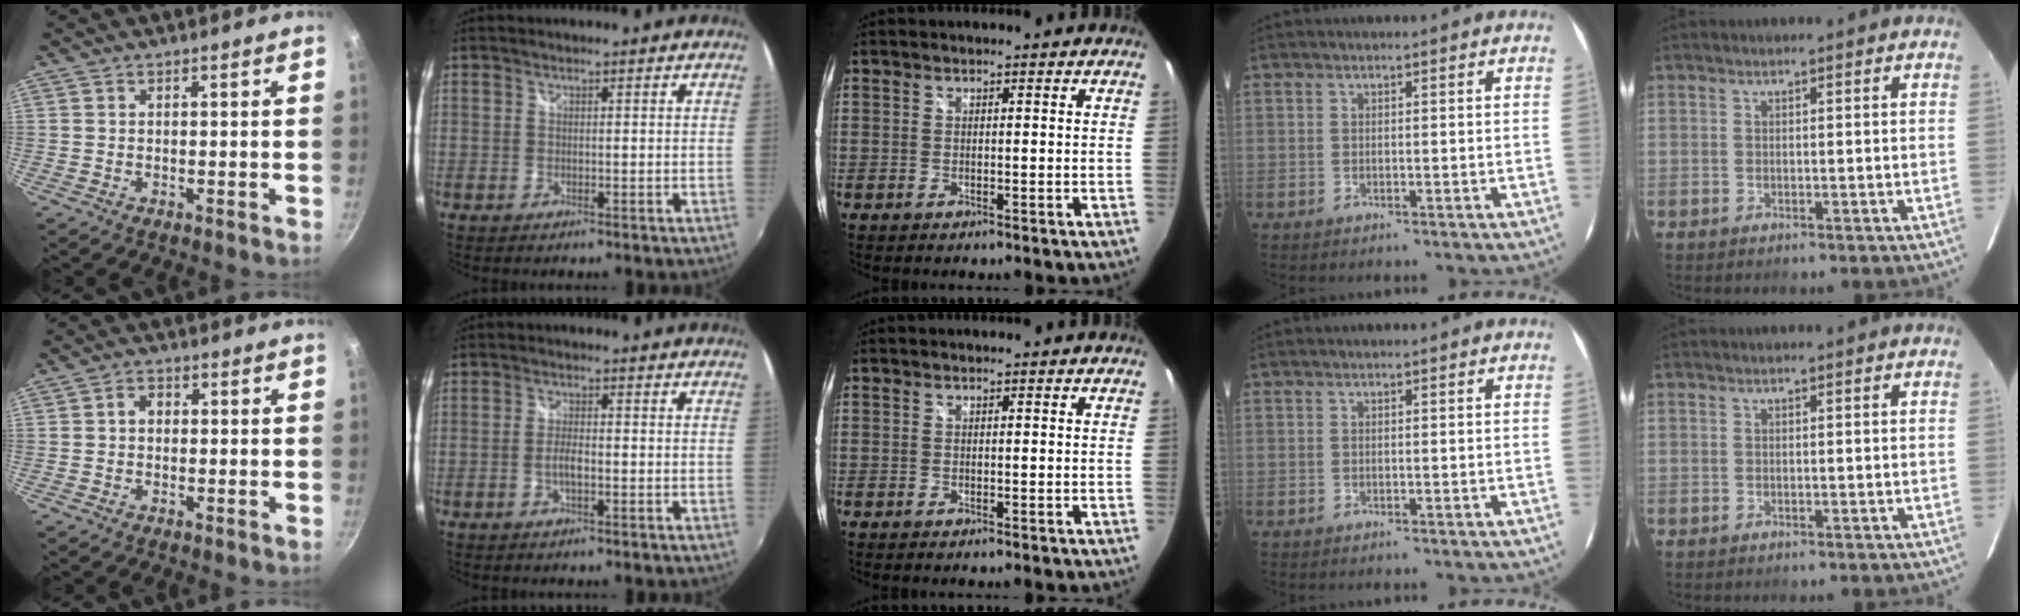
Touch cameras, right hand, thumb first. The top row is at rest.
{"thumb": {"total": 2.5, "force": [0.2, 1.9, 1.5], "torque": [-0.017, 0.008, 0.000]}, "index": {"total": 2.3, "force": [-0.8, 0.5, 2.1], "torque": [-0.049, 0.004, -0.017]}}